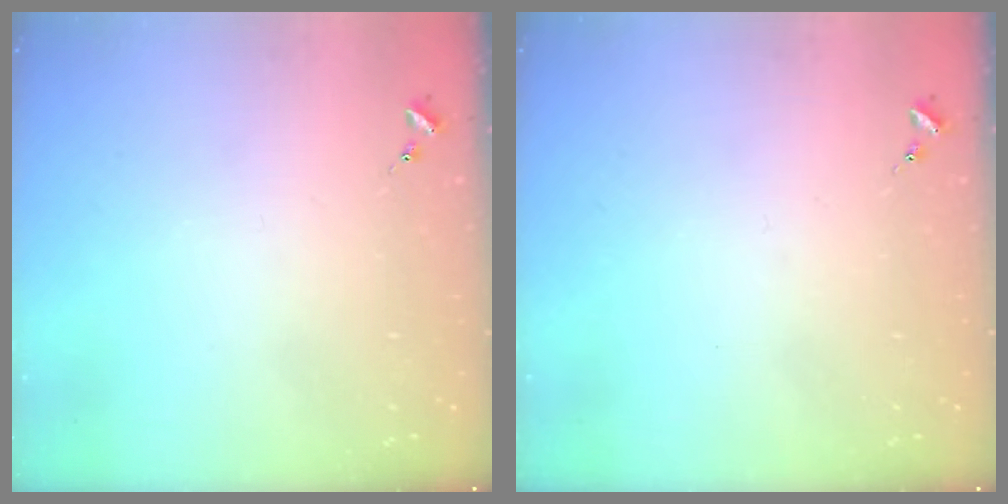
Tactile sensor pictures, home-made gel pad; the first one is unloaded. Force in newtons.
{"total": 0.0}